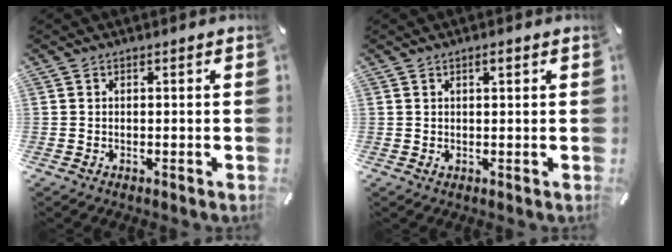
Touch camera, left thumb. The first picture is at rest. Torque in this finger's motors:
{"motor_torque": [0.32, 0.31, 0.21, -0.22, 0.04]}